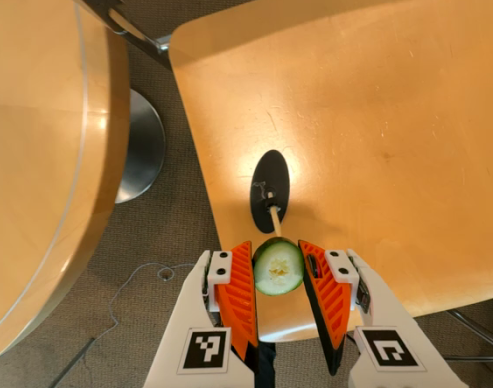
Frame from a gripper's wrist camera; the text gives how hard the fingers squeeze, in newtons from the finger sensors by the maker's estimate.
{"total": 6.3, "left": 6.1, "right": 6.5}